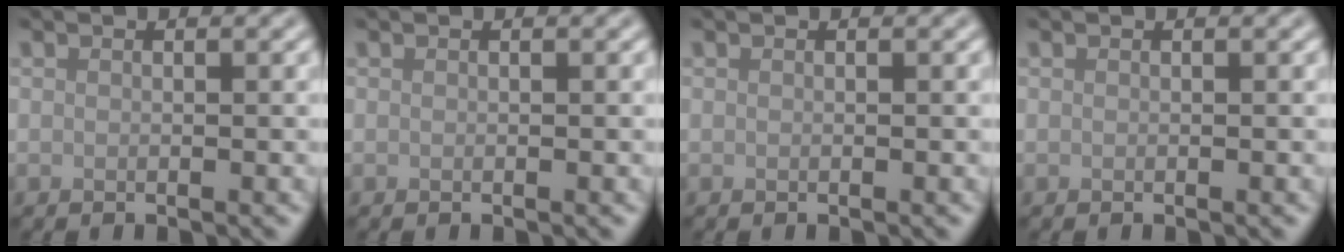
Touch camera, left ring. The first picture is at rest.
{"total": 0.0}
{"total": 0.0}
{"total": 0.0}